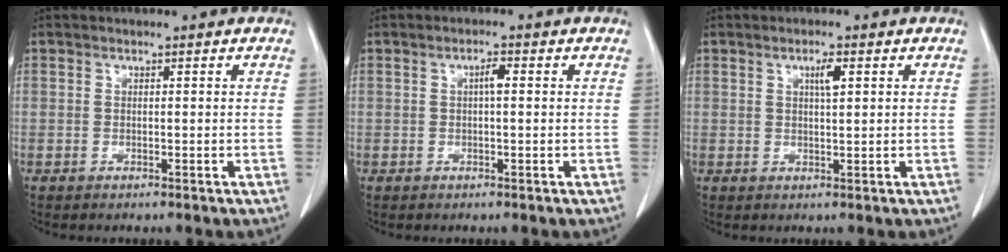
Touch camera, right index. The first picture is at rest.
{"total": 1.9, "force": [0.2, 0.2, 1.8], "torque": [-0.033, 0.004, 0.004]}
{"total": 2.3, "force": [1.0, 0.3, 2.1], "torque": [-0.037, -0.001, 0.016]}